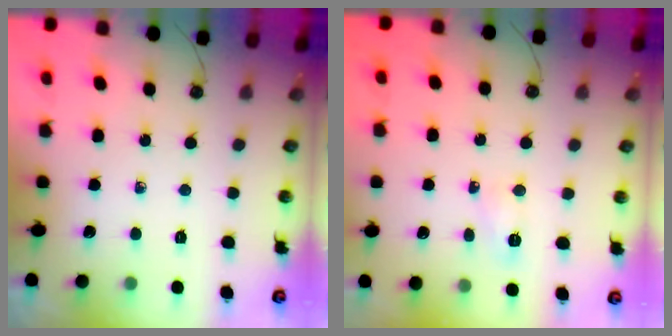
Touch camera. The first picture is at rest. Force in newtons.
{"total": 3.5, "press": 3.4, "slide": 0.4}